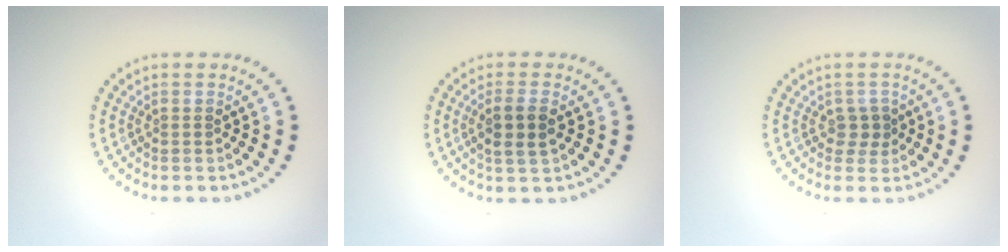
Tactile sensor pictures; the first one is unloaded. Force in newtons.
{"total": 2.7, "press": 2.5, "slide": 1.0}
{"total": 1.5, "press": 1.3, "slide": 0.7}